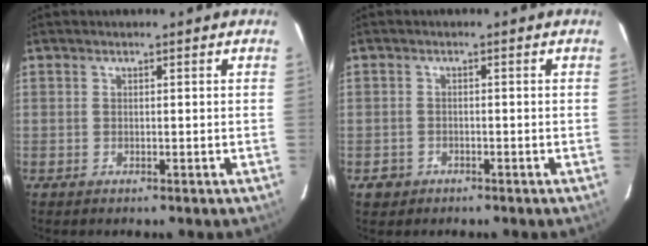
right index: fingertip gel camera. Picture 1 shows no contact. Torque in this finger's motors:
{"motor_torque": [-0.34, 0.00, -1.05, -0.21]}